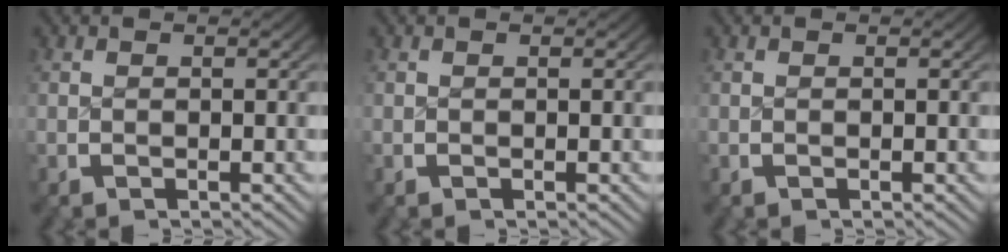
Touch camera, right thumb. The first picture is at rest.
{"total": 0.0}
{"total": 0.0}